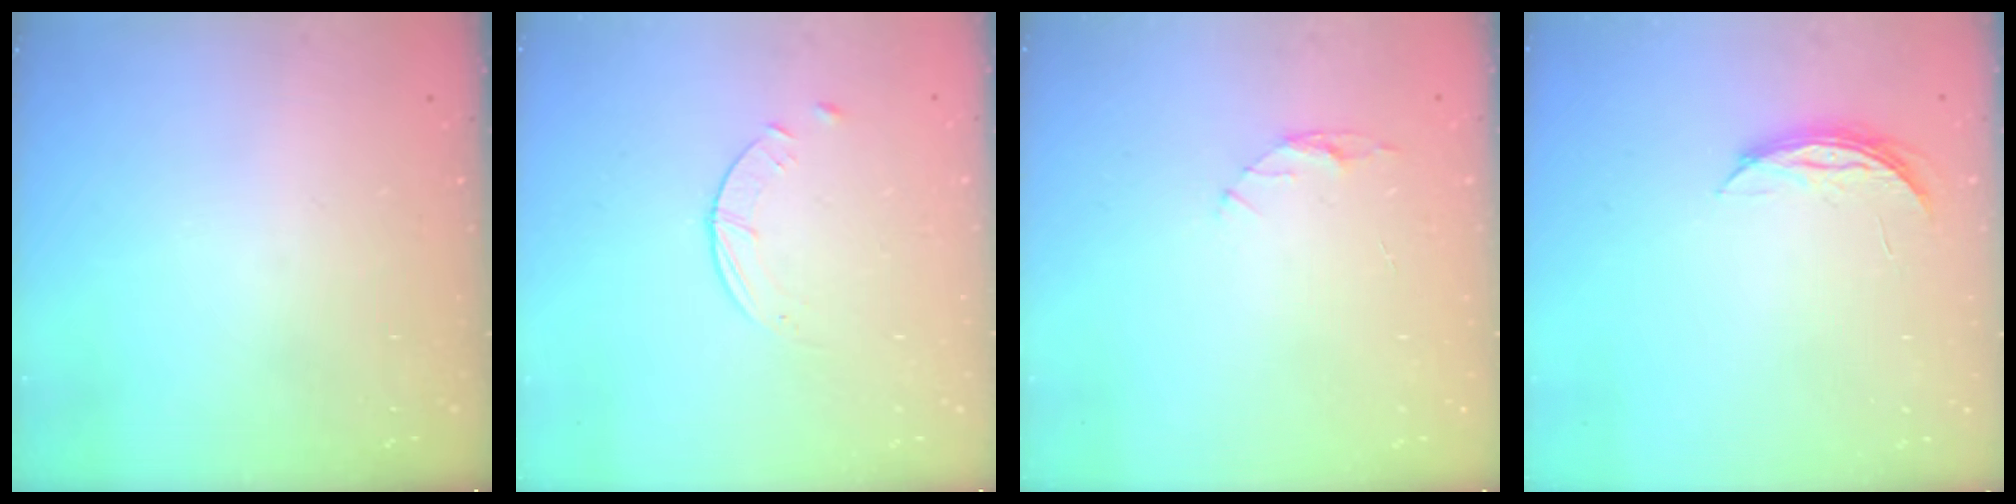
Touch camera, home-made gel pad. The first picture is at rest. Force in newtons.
{"total": 2.6, "press": 2.5, "slide": 0.3}
{"total": 4.3, "press": 4.3, "slide": 0.5}
{"total": 4.2, "press": 4.2, "slide": 0.5}